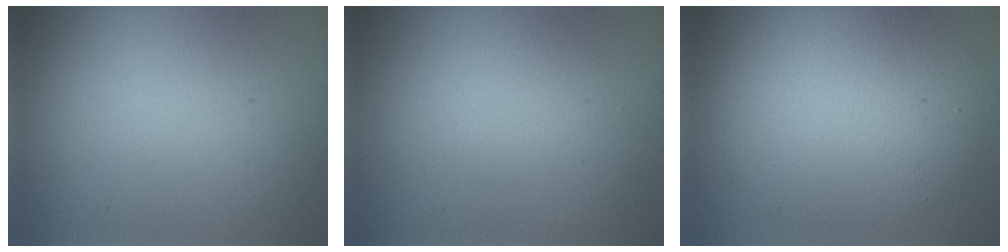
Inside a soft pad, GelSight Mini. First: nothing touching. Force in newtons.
{"total": 1.8, "press": 1.8, "slide": 0.0}
{"total": 8.5, "press": 8.4, "slide": 0.6}